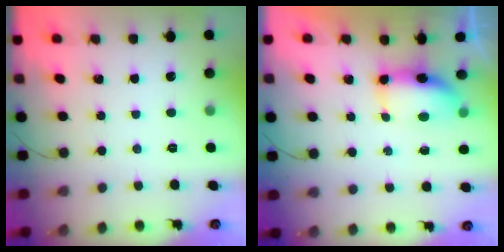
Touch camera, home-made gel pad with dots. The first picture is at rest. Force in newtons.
{"total": 7.4, "press": 7.3, "slide": 1.1}